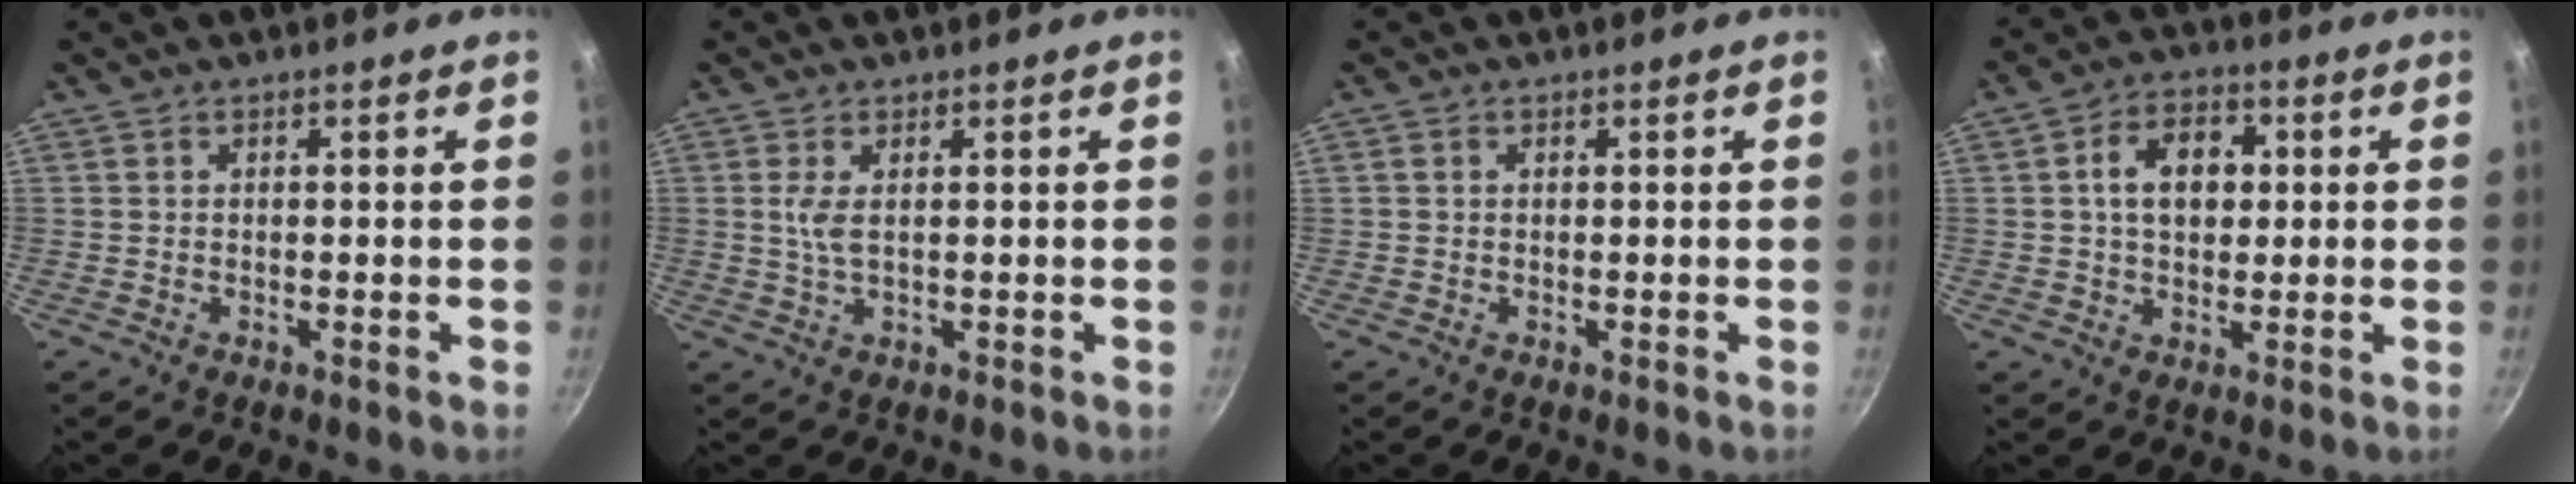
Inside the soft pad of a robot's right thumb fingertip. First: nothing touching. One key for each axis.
{"total": 2.7, "fx": 0.5, "fy": 0.8, "fz": 2.6, "tx": -0.063, "ty": -0.002, "tz": 0.014}
{"total": 0.7, "fx": 0.1, "fy": 0.7, "fz": 0.3, "tx": -0.004, "ty": 0.004, "tz": 0.001}
{"total": 8.8, "fx": 1.3, "fy": 6.4, "fz": 5.9, "tx": -0.070, "ty": 0.013, "tz": 0.012}